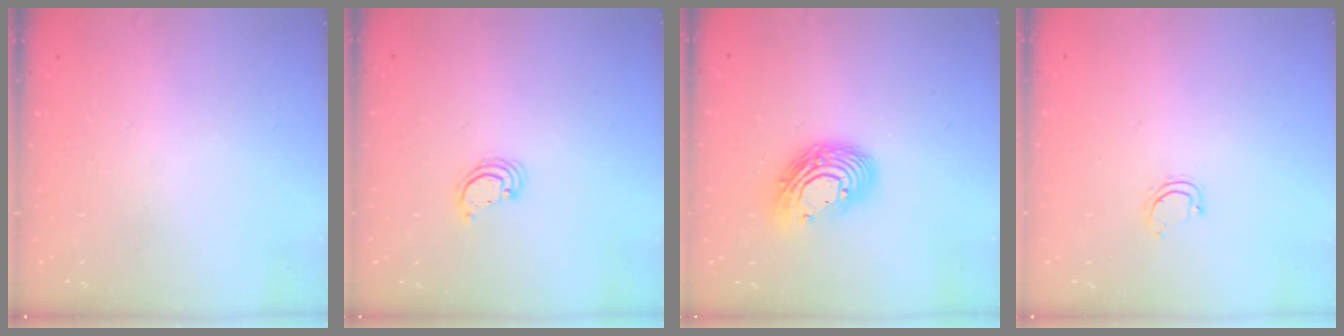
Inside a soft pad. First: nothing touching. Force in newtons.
{"total": 2.2, "press": 2.2, "slide": 0.2}
{"total": 12.6, "press": 12.6, "slide": 1.2}
{"total": 4.0, "press": 3.9, "slide": 0.4}